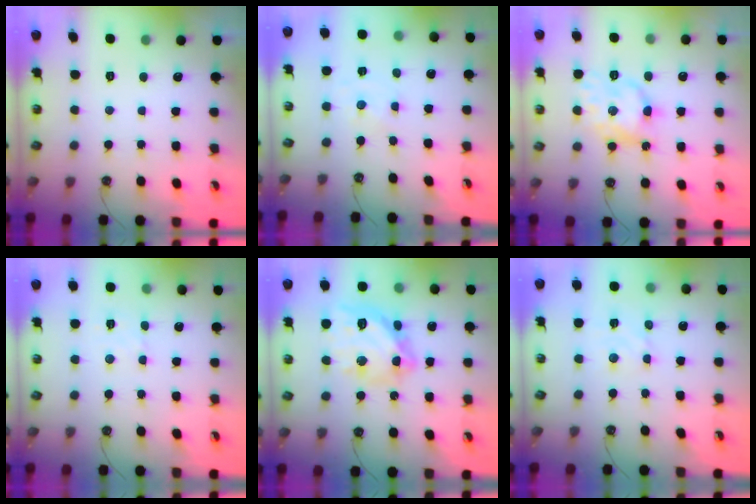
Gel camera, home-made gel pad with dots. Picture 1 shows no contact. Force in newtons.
{"total": 0.0}
{"total": 13.3, "press": 13.3, "slide": 0.7}
{"total": 2.8, "press": 2.8, "slide": 0.5}
{"total": 17.8, "press": 17.7, "slide": 1.7}
{"total": 2.5, "press": 2.5, "slide": 0.3}